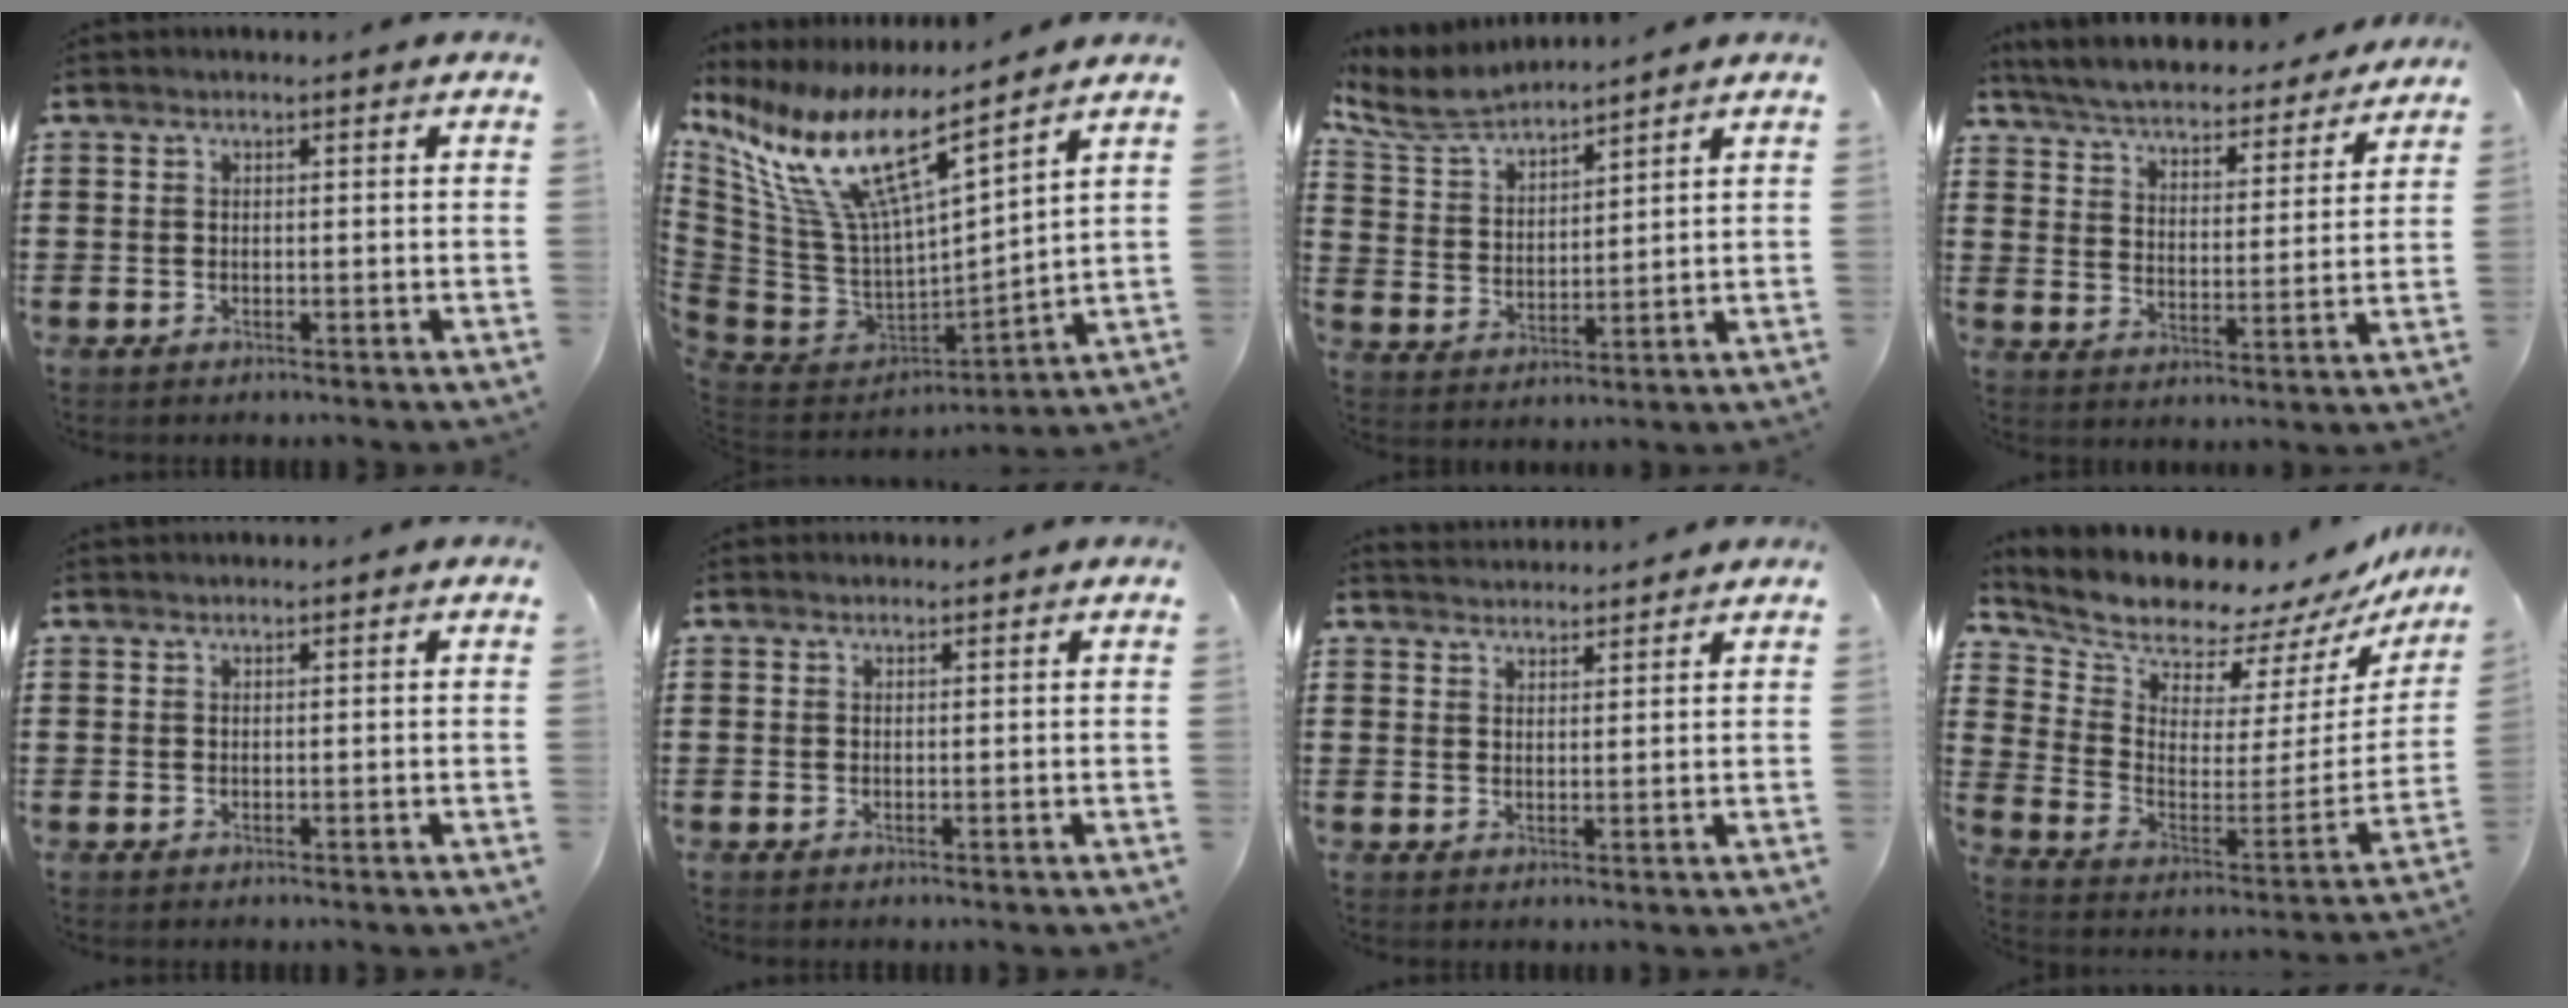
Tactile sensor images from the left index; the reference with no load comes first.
{"total": 14.3, "force": [8.0, 4.2, 11.1], "torque": [-0.266, -0.060, 0.130]}
{"total": 6.4, "force": [5.9, 1.3, 2.1], "torque": [-0.068, -0.025, 0.106]}
{"total": 5.3, "force": [5.2, -0.1, 1.0], "torque": [-0.046, -0.040, 0.087]}
{"total": 0.7, "force": [0.7, 0.0, 0.0], "torque": [-0.003, 0.000, 0.014]}
{"total": 0.7, "force": [0.7, 0.2, 0.0], "torque": [-0.002, 0.001, 0.015]}
{"total": 2.8, "force": [2.8, 0.0, -0.4], "torque": [-0.001, -0.006, 0.054]}
{"total": 8.8, "force": [8.6, 1.8, 1.3], "torque": [-0.074, -0.083, 0.146]}